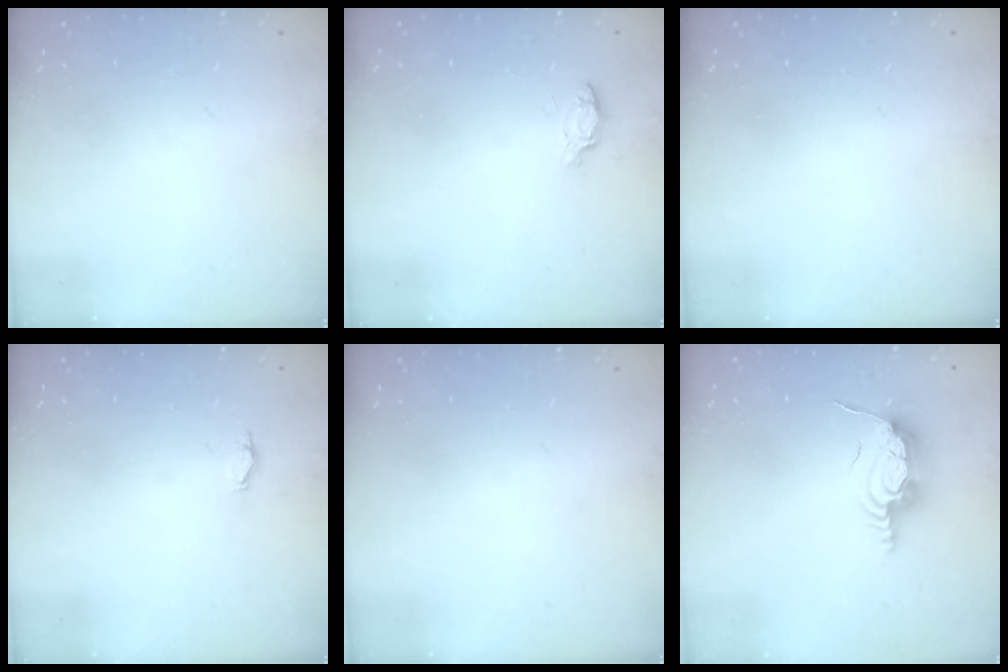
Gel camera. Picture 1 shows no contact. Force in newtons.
{"total": 4.7, "press": 4.7, "slide": 0.6}
{"total": 0.0}
{"total": 2.2, "press": 1.9, "slide": 1.2}
{"total": 0.0}
{"total": 9.9, "press": 9.9, "slide": 1.0}